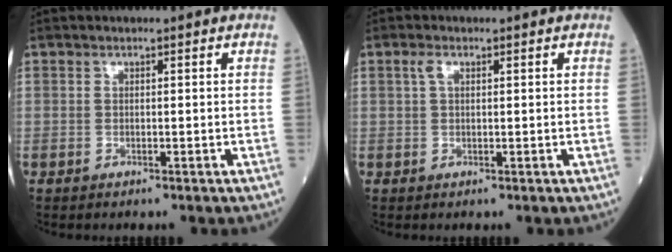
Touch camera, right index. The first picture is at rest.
{"total": 1.5, "force": [0.6, 0.6, 1.2], "torque": [-0.030, 0.009, 0.014]}